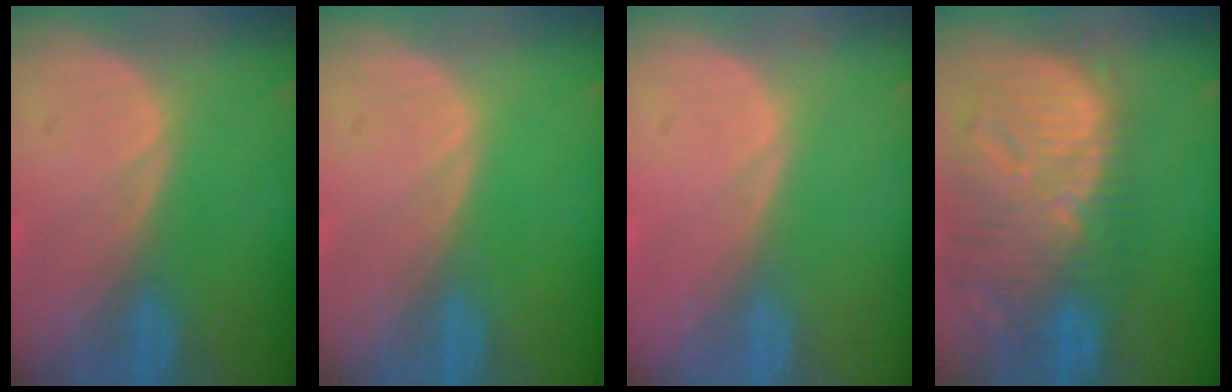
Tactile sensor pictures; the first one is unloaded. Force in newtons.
{"total": 0.0}
{"total": 0.5, "press": 0.0, "slide": 0.5}
{"total": 13.2, "press": 11.5, "slide": 6.6}